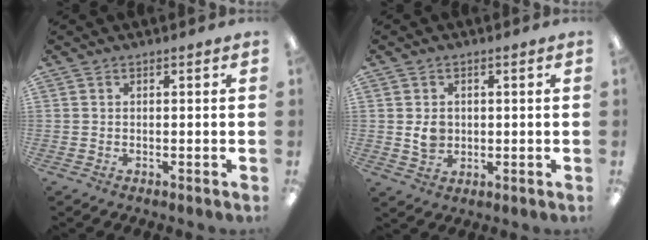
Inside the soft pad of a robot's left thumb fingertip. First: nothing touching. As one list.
[{"total": 4.2, "force": [0.5, 3.5, 2.3], "torque": [-0.030, 0.001, 0.007]}]